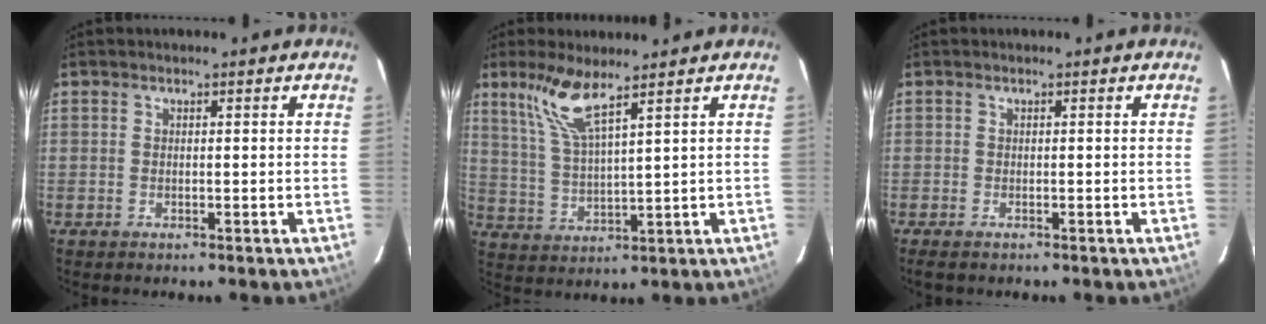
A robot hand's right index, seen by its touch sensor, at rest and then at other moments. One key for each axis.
{"total": 7.9, "fx": 5.5, "fy": 0.7, "fz": 5.6, "tx": -0.117, "ty": 0.003, "tz": 0.120}
{"total": 1.6, "fx": -1.2, "fy": 0.5, "fz": 0.8, "tx": -0.017, "ty": -0.007, "tz": -0.023}